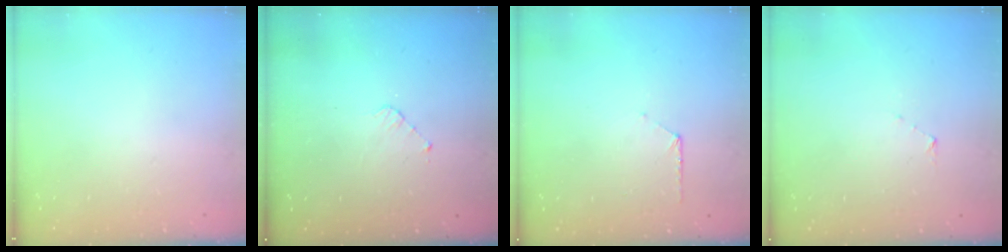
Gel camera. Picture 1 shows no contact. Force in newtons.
{"total": 2.8, "press": 2.8, "slide": 0.2}
{"total": 5.9, "press": 5.9, "slide": 0.6}
{"total": 2.9, "press": 2.8, "slide": 0.3}